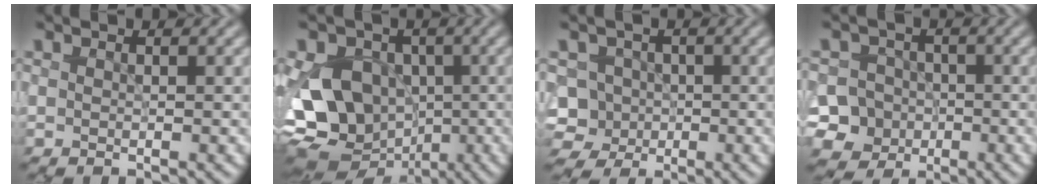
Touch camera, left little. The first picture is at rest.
{"total": 15.4, "force": [-1.1, 12.7, 8.7], "torque": [-0.165, -0.004, -0.046]}
{"total": 5.9, "force": [-1.6, 5.4, 1.6], "torque": [-0.014, 0.004, -0.050]}
{"total": 9.4, "force": [-3.5, 8.4, 2.2], "torque": [-0.035, -0.013, -0.090]}